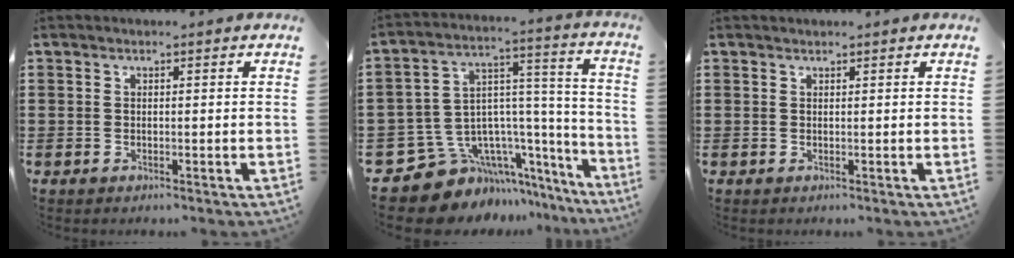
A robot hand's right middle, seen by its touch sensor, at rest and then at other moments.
{"total": 10.0, "force": [-7.3, 6.3, 2.6], "torque": [-0.077, -0.006, -0.133]}
{"total": 0.6, "force": [0.5, 0.2, -0.3], "torque": [0.002, 0.001, 0.011]}